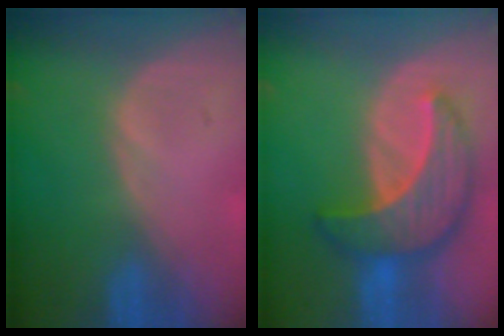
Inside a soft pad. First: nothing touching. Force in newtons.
{"total": 9.5, "press": 9.5, "slide": 0.7}